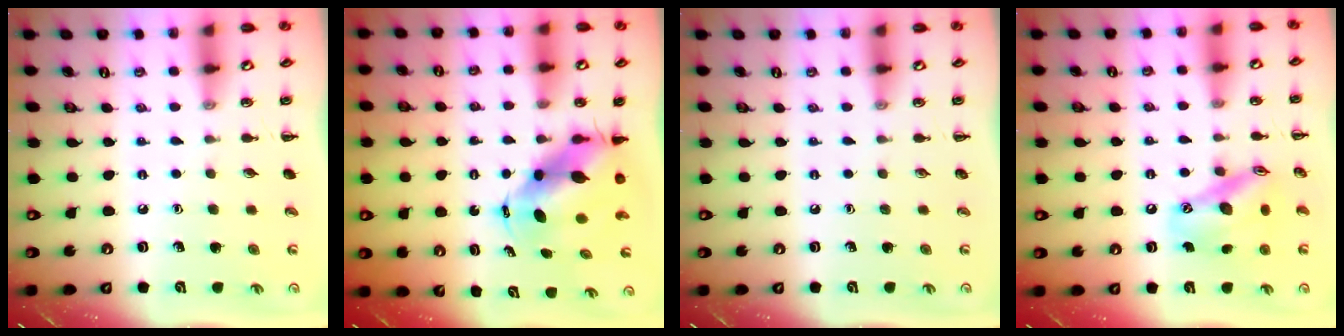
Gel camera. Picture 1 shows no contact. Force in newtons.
{"total": 7.7, "press": 7.4, "slide": 2.3}
{"total": 0.0}
{"total": 14.0, "press": 13.7, "slide": 3.0}